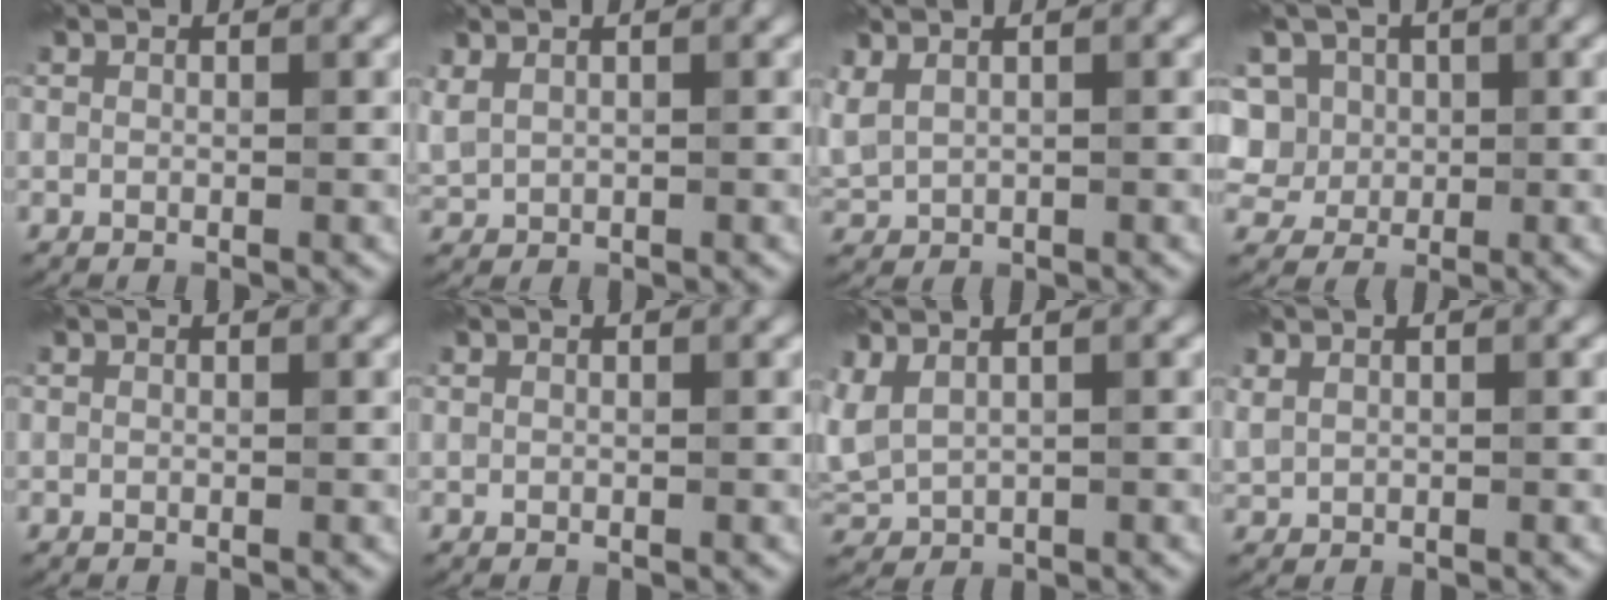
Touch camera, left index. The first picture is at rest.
{"total": 2.2, "force": [0.8, 1.3, 1.6], "torque": [-0.038, 0.006, 0.024]}
{"total": 3.2, "force": [1.2, 1.7, 2.5], "torque": [-0.064, 0.015, 0.032]}
{"total": 8.5, "force": [1.7, 7.5, 3.6], "torque": [-0.061, 0.042, -0.003]}
{"total": 0.0}
{"total": 0.0}
{"total": 4.1, "force": [1.6, 2.0, 3.2], "torque": [-0.081, 0.019, 0.041]}
{"total": 1.3, "force": [0.7, 0.7, 0.9], "torque": [-0.022, 0.004, 0.017]}